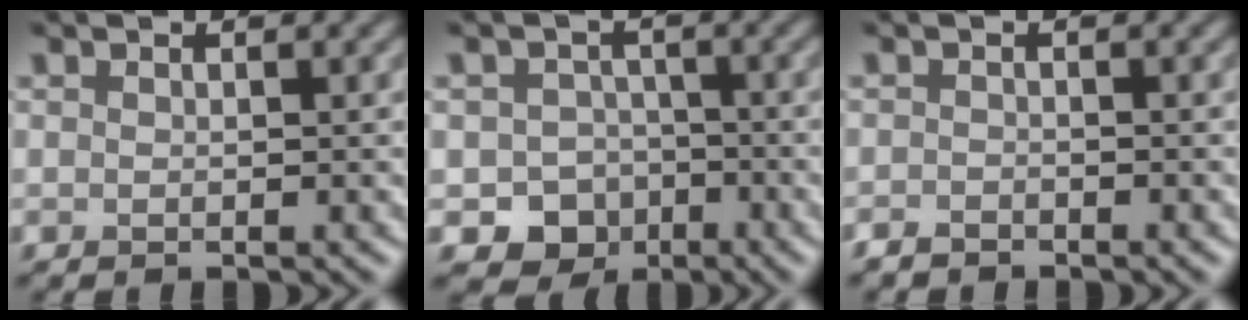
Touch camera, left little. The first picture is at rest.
{"total": 5.9, "force": [-2.8, 5.0, 1.3], "torque": [0.005, -0.011, -0.050]}
{"total": 1.2, "force": [-1.1, 0.3, 0.2], "torque": [-0.002, -0.002, -0.023]}